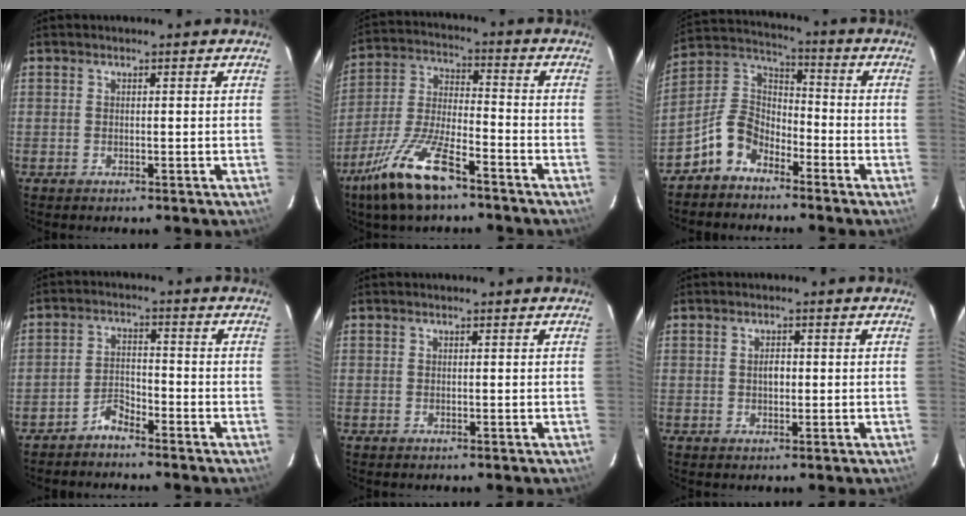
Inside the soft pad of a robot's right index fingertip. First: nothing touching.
{"total": 14.4, "force": [-9.6, 4.2, 9.9], "torque": [-0.217, -0.018, -0.184]}
{"total": 8.9, "force": [-6.2, 5.2, 3.9], "torque": [-0.088, 0.034, -0.131]}
{"total": 3.6, "force": [-3.3, 1.0, 1.1], "torque": [-0.032, 0.011, -0.065]}
{"total": 0.0}
{"total": 1.9, "force": [0.1, 1.2, 1.4], "torque": [-0.024, 0.006, 0.001]}